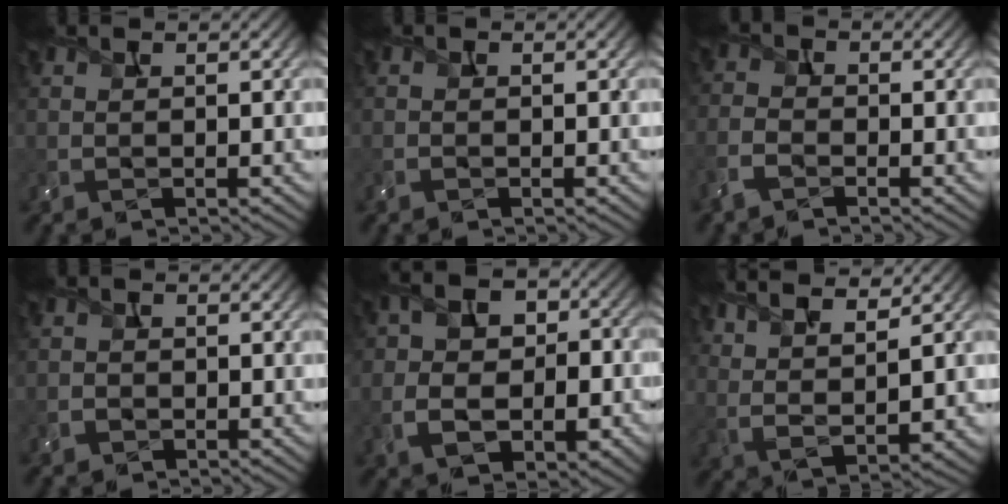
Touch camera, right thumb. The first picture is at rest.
{"total": 0.5, "force": [-0.3, 0.4, 0.2], "torque": [-0.004, -0.001, -0.007]}
{"total": 3.3, "force": [-2.1, 1.8, 1.8], "torque": [-0.046, -0.003, -0.059]}
{"total": 1.2, "force": [-0.5, 1.0, 0.3], "torque": [0.000, 0.000, -0.012]}
{"total": 10.0, "force": [-1.7, 7.4, 6.5], "torque": [-0.107, -0.013, -0.039]}
{"total": 8.3, "force": [5.7, 2.1, 5.6], "torque": [-0.117, 0.002, 0.100]}